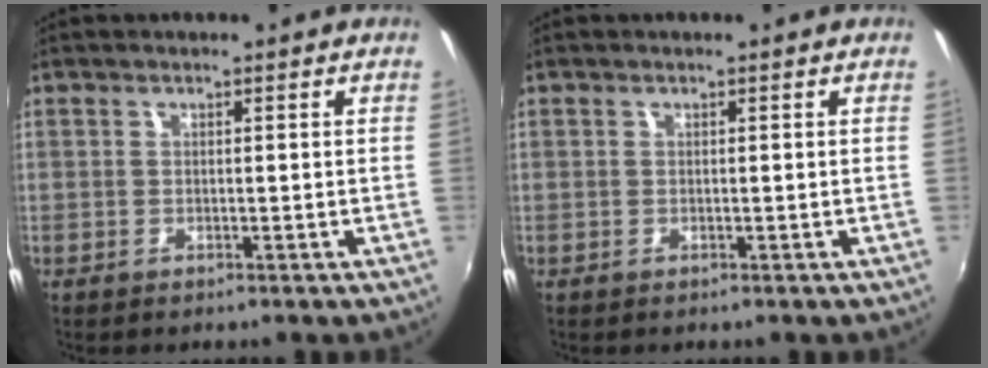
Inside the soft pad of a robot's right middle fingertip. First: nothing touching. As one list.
[{"total": 0.0}]